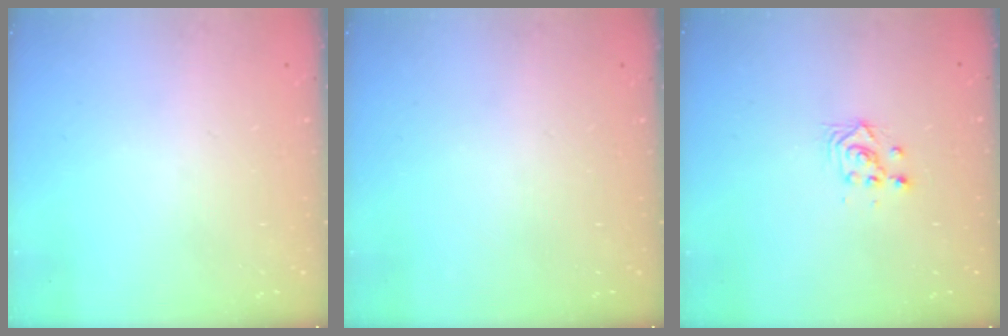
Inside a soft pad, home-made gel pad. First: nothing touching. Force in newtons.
{"total": 0.0}
{"total": 3.0, "press": 3.0, "slide": 0.1}